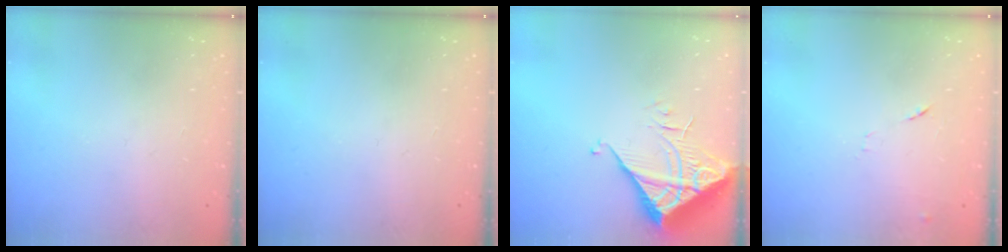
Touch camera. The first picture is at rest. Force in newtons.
{"total": 0.0}
{"total": 6.7, "press": 6.7, "slide": 0.7}
{"total": 7.3, "press": 7.2, "slide": 0.7}